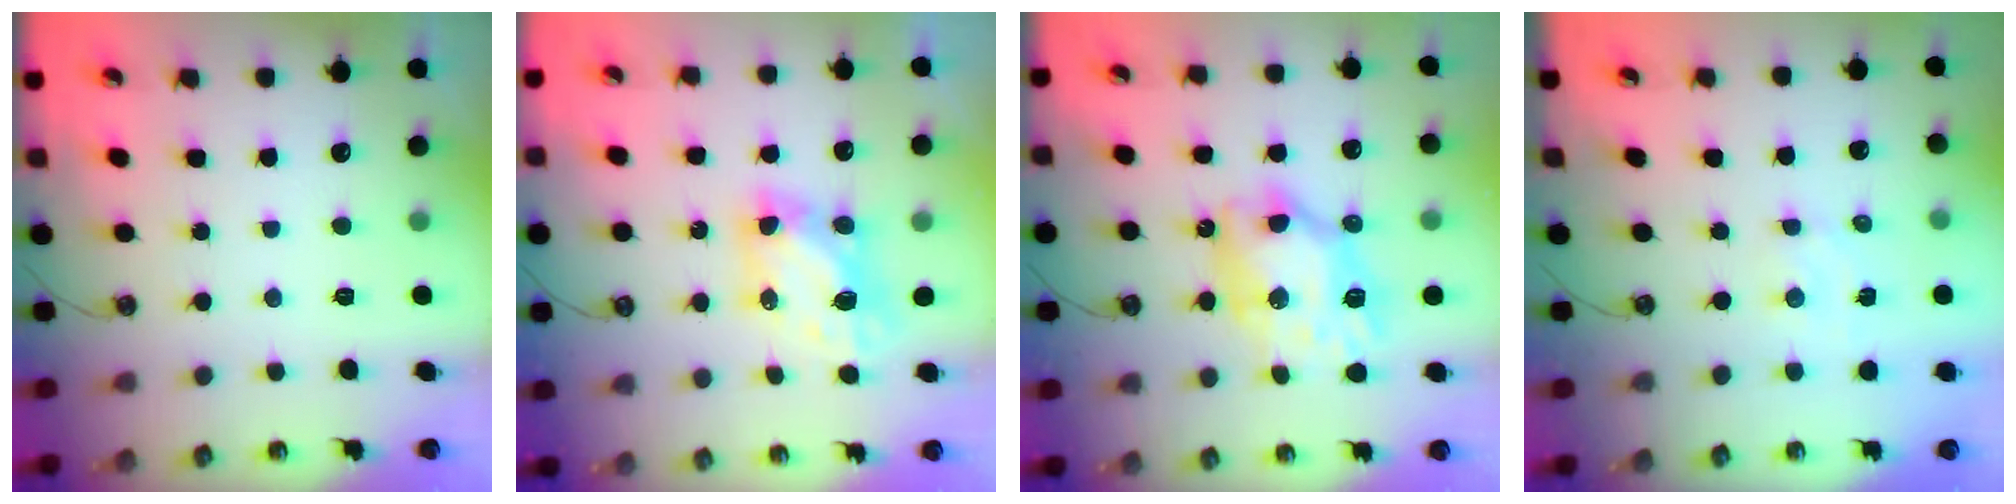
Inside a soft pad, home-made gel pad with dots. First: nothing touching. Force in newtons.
{"total": 6.7, "press": 6.7, "slide": 0.4}
{"total": 12.8, "press": 12.7, "slide": 1.3}
{"total": 2.6, "press": 2.6, "slide": 0.4}